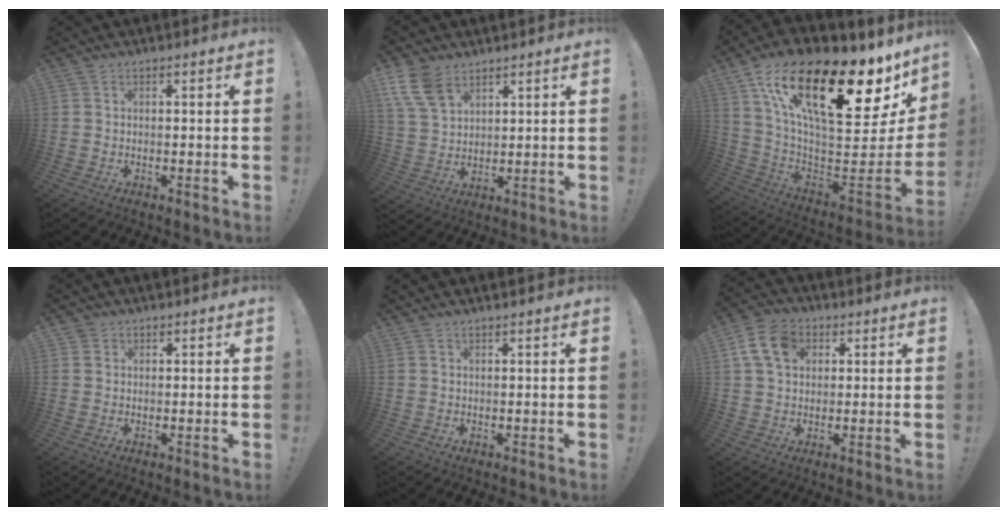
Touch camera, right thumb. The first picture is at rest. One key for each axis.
{"total": 10.0, "fx": 6.4, "fy": 5.7, "fz": 5.1, "tx": -0.109, "ty": -0.024, "tz": 0.129}
{"total": 26.0, "fx": 10.2, "fy": 10.0, "fz": 21.7, "tx": -0.334, "ty": -0.060, "tz": 0.186}
{"total": 1.3, "fx": 0.9, "fy": 1.0, "fz": 0.2, "tx": -0.004, "ty": -0.001, "tz": 0.018}
{"total": 0.7, "fx": 0.6, "fy": -0.2, "fz": 0.1, "tx": 0.005, "ty": -0.003, "tz": 0.011}
{"total": 11.1, "fx": 3.9, "fy": 8.1, "fz": 6.5, "tx": -0.118, "ty": 0.003, "tz": 0.079}